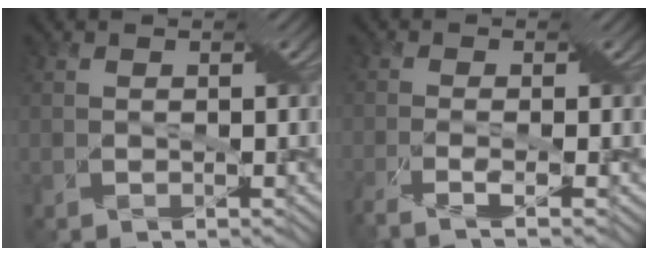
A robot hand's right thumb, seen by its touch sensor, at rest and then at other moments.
{"total": 5.4, "force": [-3.3, 0.7, 4.2], "torque": [-0.093, -0.011, -0.062]}